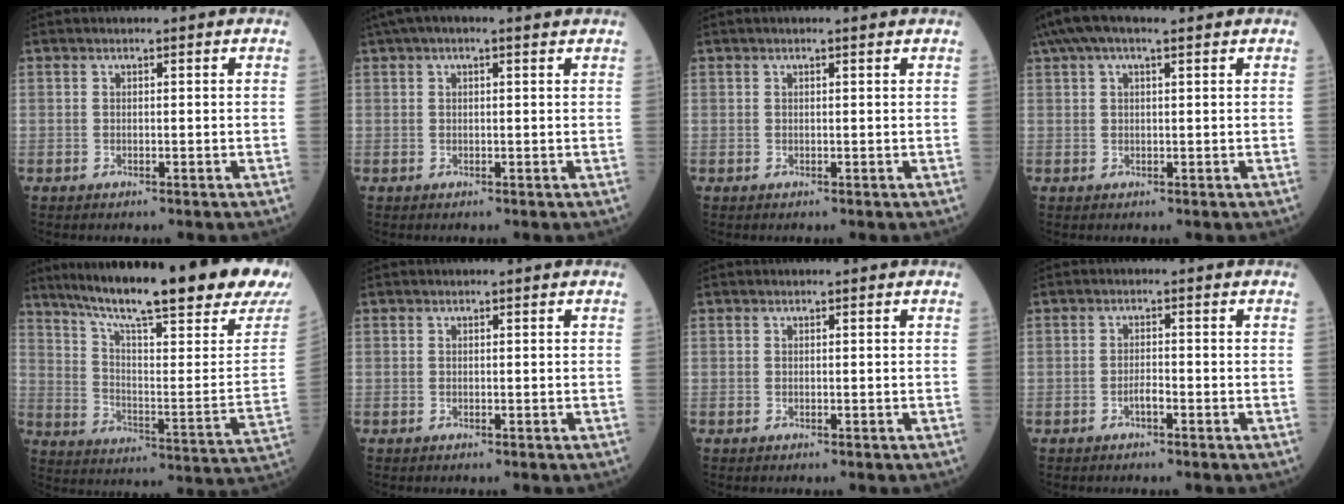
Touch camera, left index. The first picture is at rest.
{"total": 5.6, "force": [4.0, 1.2, 3.7], "torque": [-0.069, 0.041, 0.058]}
{"total": 1.3, "force": [1.0, -0.1, 0.8], "torque": [-0.014, 0.010, 0.015]}
{"total": 6.9, "force": [4.7, 1.5, 4.8], "torque": [-0.097, 0.055, 0.080]}
{"total": 30.6, "force": [24.2, 1.7, 18.6], "torque": [-0.278, -0.065, 0.327]}
{"total": 0.0}
{"total": 0.0}
{"total": 1.5, "force": [-0.9, 0.3, 1.2], "torque": [-0.021, 0.002, -0.016]}